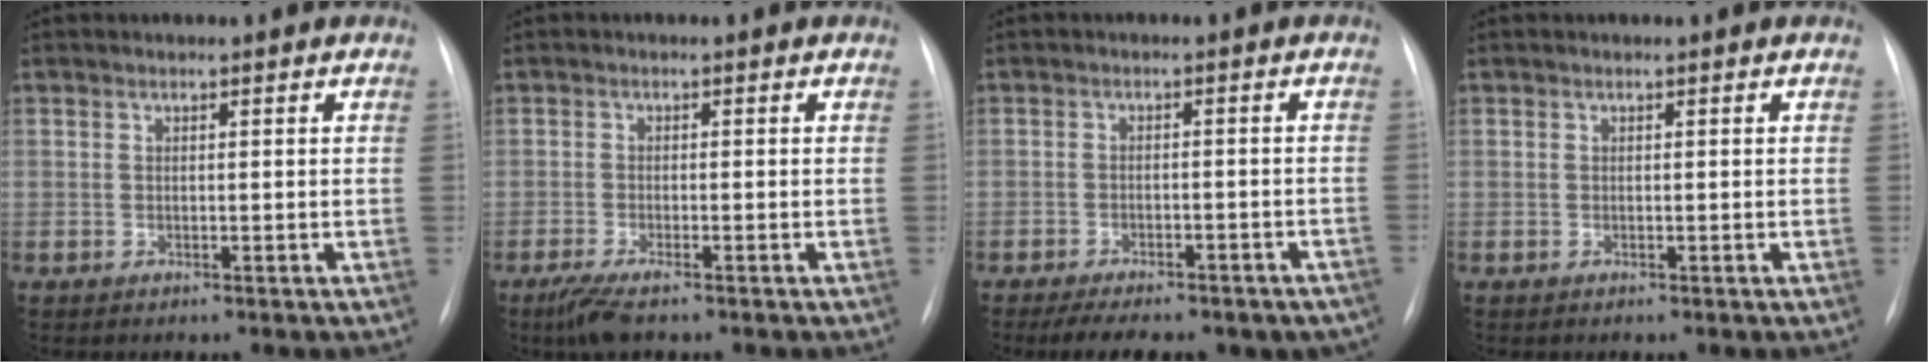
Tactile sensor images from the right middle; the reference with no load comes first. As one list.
[{"total": 3.7, "force": [-2.6, 0.5, 2.6], "torque": [-0.059, -0.012, -0.048]}, {"total": 16.9, "force": [-13.4, 6.6, 8.1], "torque": [-0.118, -0.002, -0.161]}, {"total": 0.0}]